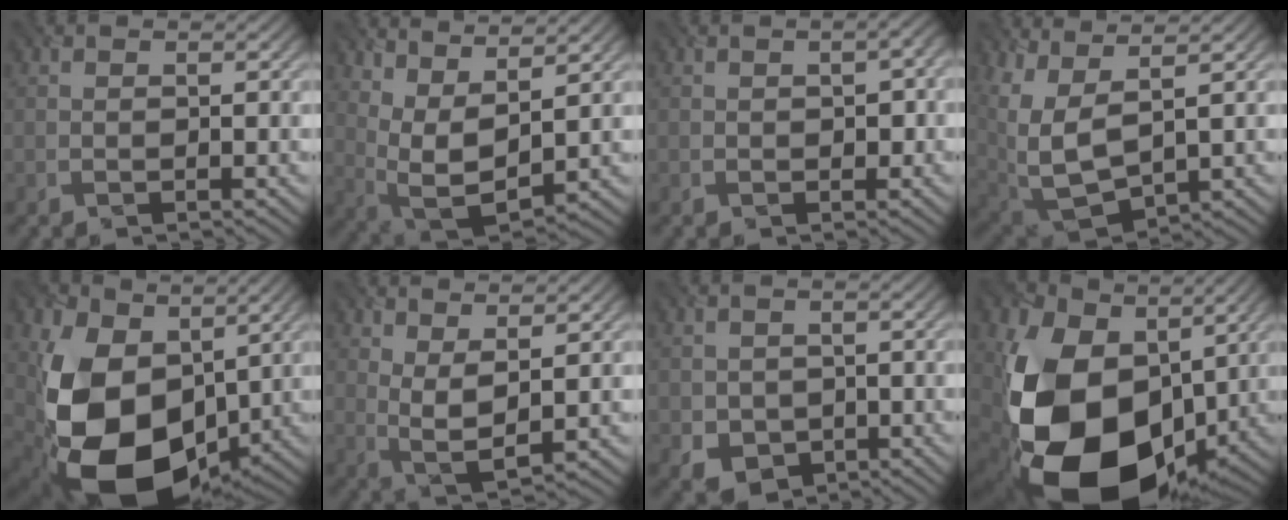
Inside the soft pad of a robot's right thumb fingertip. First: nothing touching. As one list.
[{"total": 9.3, "force": [5.0, 3.6, 6.9], "torque": [-0.171, 0.002, 0.105]}, {"total": 2.9, "force": [0.1, 1.8, 2.3], "torque": [-0.033, -0.002, 0.008]}, {"total": 11.6, "force": [3.5, 5.8, 9.4], "torque": [-0.244, -0.013, 0.088]}, {"total": 17.3, "force": [0.3, 12.3, 12.1], "torque": [-0.272, -0.048, 0.015]}, {"total": 5.1, "force": [2.3, 1.8, 4.2], "torque": [-0.100, -0.003, 0.048]}, {"total": 3.4, "force": [-0.7, 3.1, 1.2], "torque": [-0.041, -0.017, -0.012]}, {"total": 20.4, "force": [-0.4, 14.8, 14.1], "torque": [-0.333, -0.040, 0.012]}]